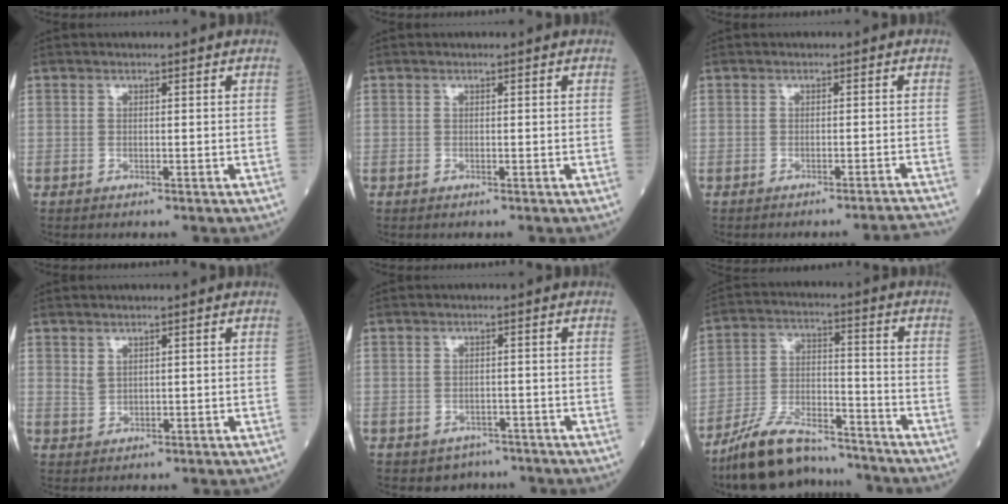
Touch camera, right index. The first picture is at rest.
{"total": 0.0}
{"total": 4.3, "force": [-4.0, -1.6, 0.2], "torque": [0.005, -0.003, -0.047]}
{"total": 1.4, "force": [0.9, 0.9, 0.7], "torque": [-0.014, 0.000, 0.025]}
{"total": 3.1, "force": [-2.2, 2.2, 0.1], "torque": [-0.002, 0.009, -0.028]}
{"total": 13.1, "force": [-11.7, 3.8, 4.7], "torque": [-0.089, 0.015, -0.207]}